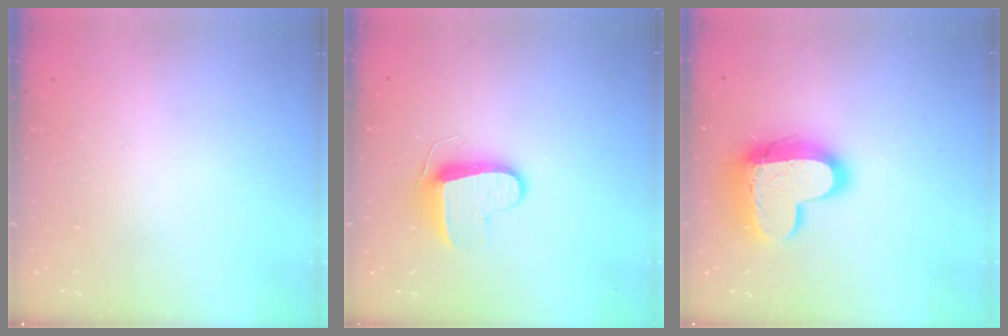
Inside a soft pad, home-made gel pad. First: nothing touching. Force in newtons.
{"total": 9.0, "press": 8.9, "slide": 0.7}
{"total": 16.9, "press": 16.8, "slide": 1.3}